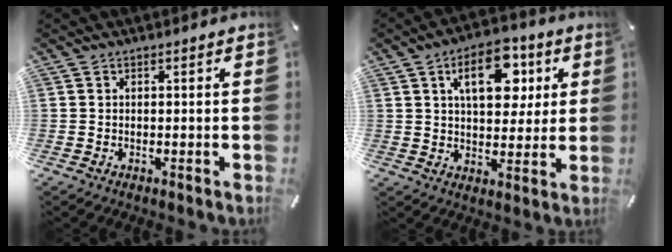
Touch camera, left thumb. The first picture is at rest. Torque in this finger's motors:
{"motor_torque": [0.46, 0.68, 1.55, -0.94, 0.32]}